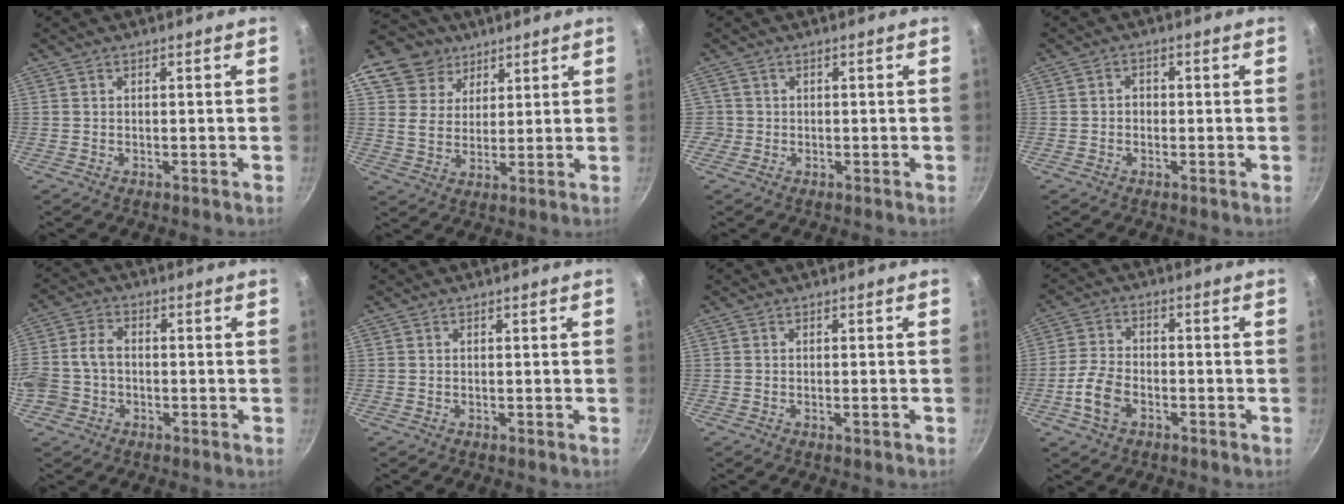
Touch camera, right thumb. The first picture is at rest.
{"total": 12.9, "force": [7.4, 9.6, 4.4], "torque": [-0.067, -0.010, 0.130]}
{"total": 1.8, "force": [-0.4, 1.7, 0.1], "torque": [0.008, 0.011, -0.005]}
{"total": 1.8, "force": [-0.4, 1.5, 0.8], "torque": [-0.005, 0.007, -0.009]}
{"total": 8.5, "force": [-2.1, 6.6, 4.9], "torque": [-0.095, 0.033, -0.047]}
{"total": 0.0}
{"total": 1.2, "force": [-0.4, 0.3, 1.0], "torque": [-0.018, 0.000, -0.007]}
{"total": 6.8, "force": [-2.8, 4.4, 4.4], "torque": [-0.086, 0.020, -0.059]}